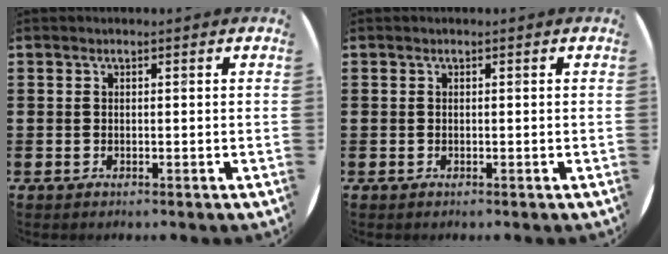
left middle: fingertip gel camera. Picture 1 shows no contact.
{"total": 0.0}